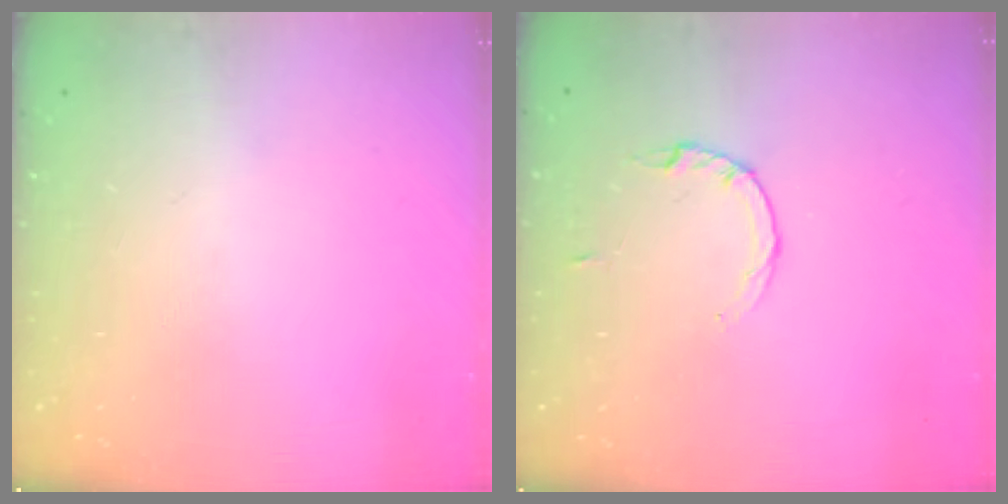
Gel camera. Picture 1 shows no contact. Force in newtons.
{"total": 2.2, "press": 2.1, "slide": 0.3}